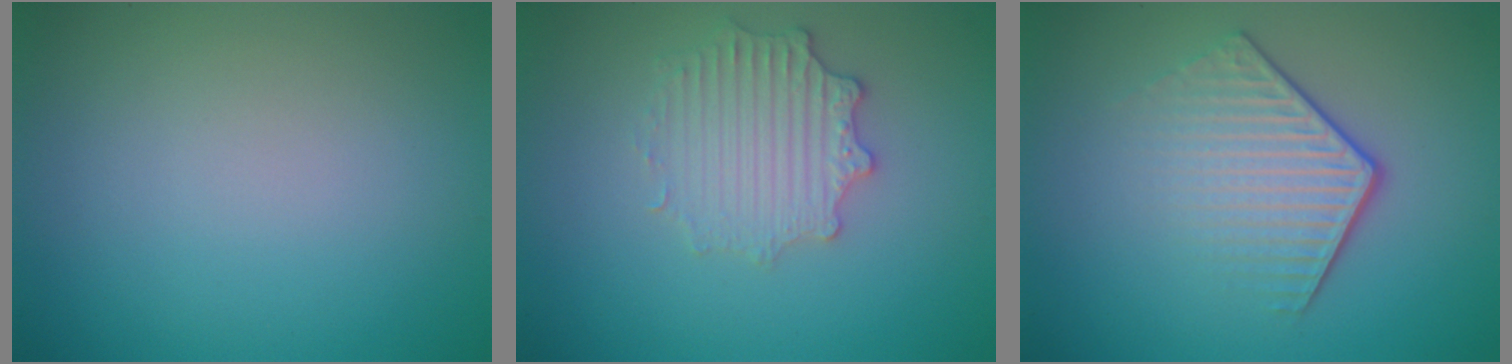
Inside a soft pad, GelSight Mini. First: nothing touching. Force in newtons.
{"total": 2.7, "press": 2.6, "slide": 0.5}
{"total": 4.4, "press": 2.9, "slide": 3.3}